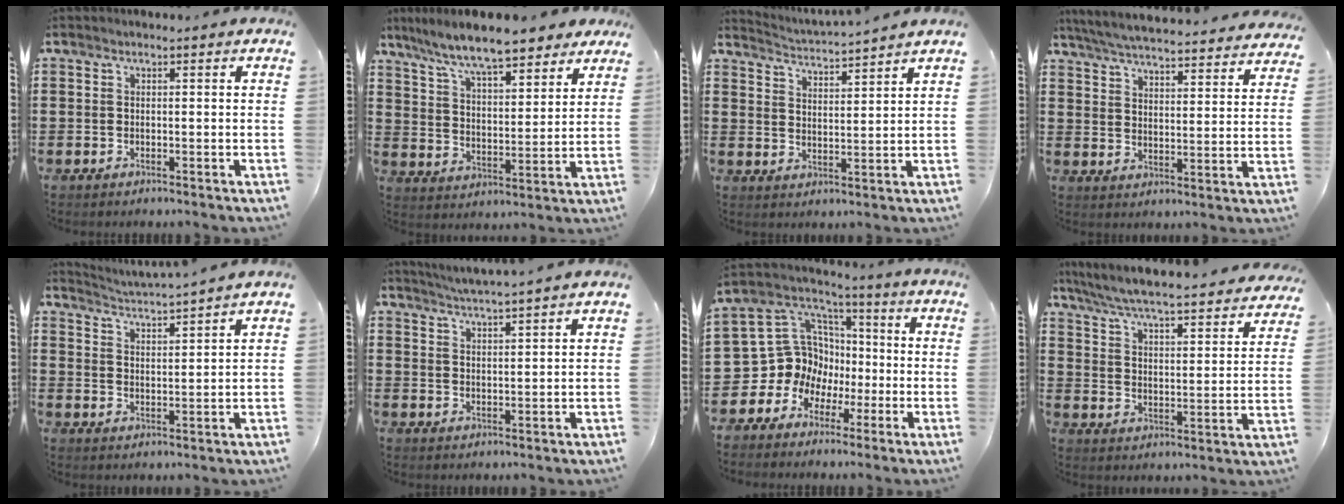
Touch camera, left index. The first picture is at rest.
{"total": 9.4, "force": [8.2, 1.3, 4.4], "torque": [-0.117, -0.032, 0.144]}
{"total": 3.2, "force": [3.1, -0.8, -0.1], "torque": [-0.015, -0.025, 0.049]}
{"total": 5.4, "force": [5.2, -0.4, 1.2], "torque": [-0.050, -0.039, 0.087]}
{"total": 3.2, "force": [3.1, -1.0, 0.2], "torque": [-0.018, -0.024, 0.050]}
{"total": 3.3, "force": [3.1, -1.0, 0.4], "torque": [-0.018, -0.017, 0.056]}
{"total": 11.0, "force": [-1.6, 10.6, 2.3], "torque": [-0.091, -0.015, -0.022]}
{"total": 5.0, "force": [4.7, -0.3, 1.7], "torque": [-0.057, -0.044, 0.072]}